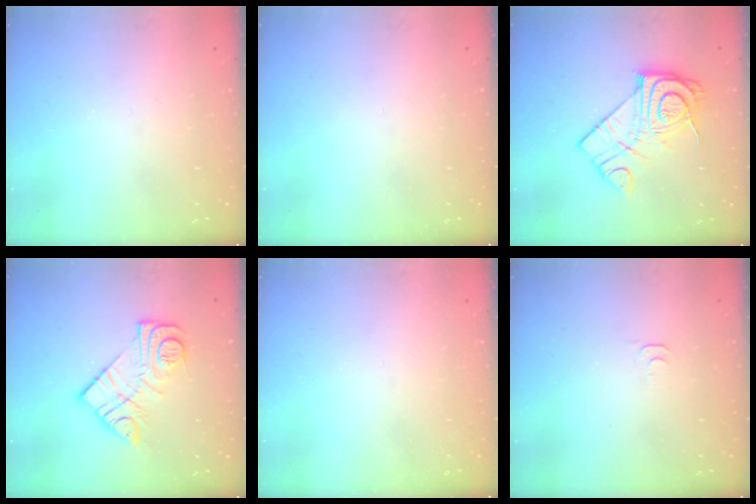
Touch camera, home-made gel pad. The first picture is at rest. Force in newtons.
{"total": 0.0}
{"total": 14.3, "press": 14.3, "slide": 0.7}
{"total": 13.2, "press": 13.2, "slide": 0.9}
{"total": 0.0}
{"total": 2.8, "press": 2.7, "slide": 0.5}